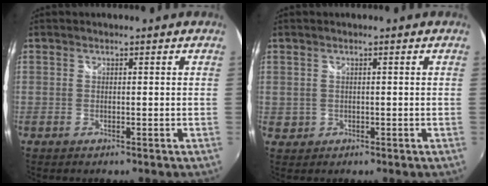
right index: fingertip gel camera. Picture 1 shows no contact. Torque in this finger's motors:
{"motor_torque": [0.14, -0.13, -0.01, 0.02]}